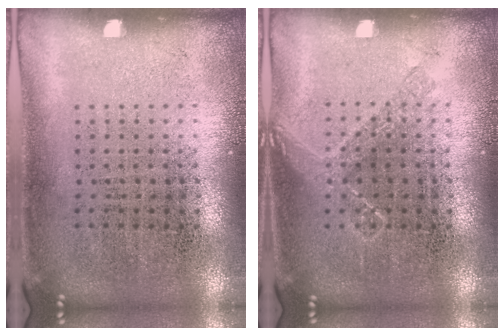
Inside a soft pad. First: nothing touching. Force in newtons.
{"total": 1.7, "press": 1.7, "slide": 0.3}